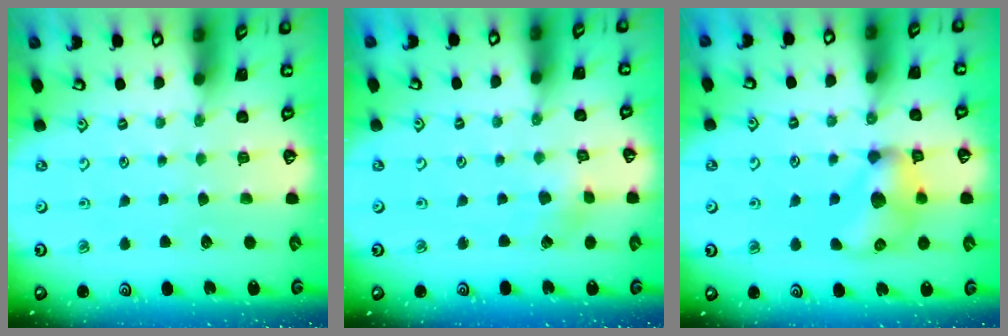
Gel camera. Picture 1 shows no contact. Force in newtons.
{"total": 2.4, "press": 2.4, "slide": 0.2}
{"total": 13.9, "press": 13.9, "slide": 0.9}